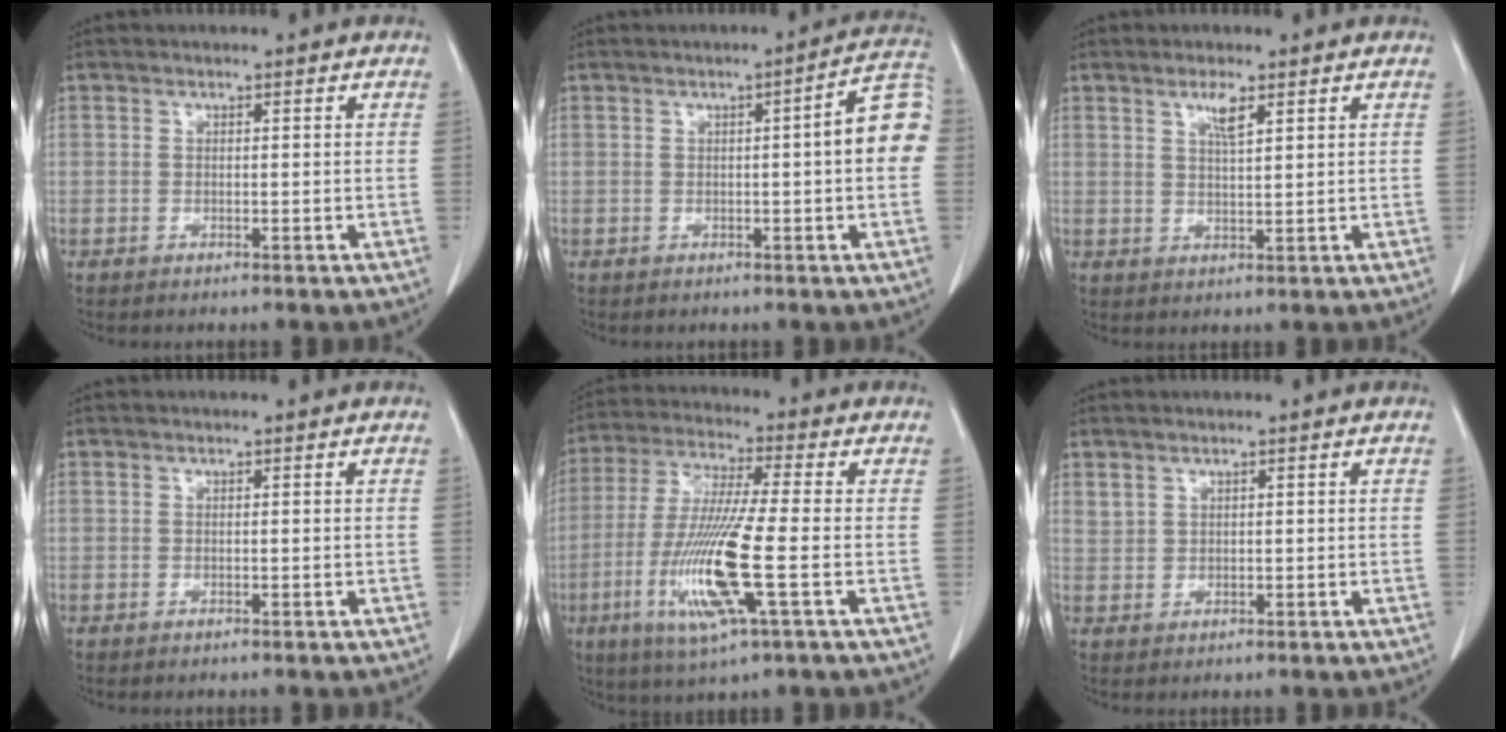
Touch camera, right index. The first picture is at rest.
{"total": 7.9, "force": [0.4, 0.8, 7.9], "torque": [-0.093, 0.020, -0.004]}
{"total": 2.9, "force": [1.7, 0.3, 2.4], "torque": [-0.048, -0.003, 0.032]}
{"total": 0.0}
{"total": 14.3, "force": [-3.9, 0.4, 13.7], "torque": [-0.288, -0.019, -0.077]}
{"total": 1.3, "force": [1.2, 0.6, 0.2], "torque": [0.000, 0.002, 0.025]}